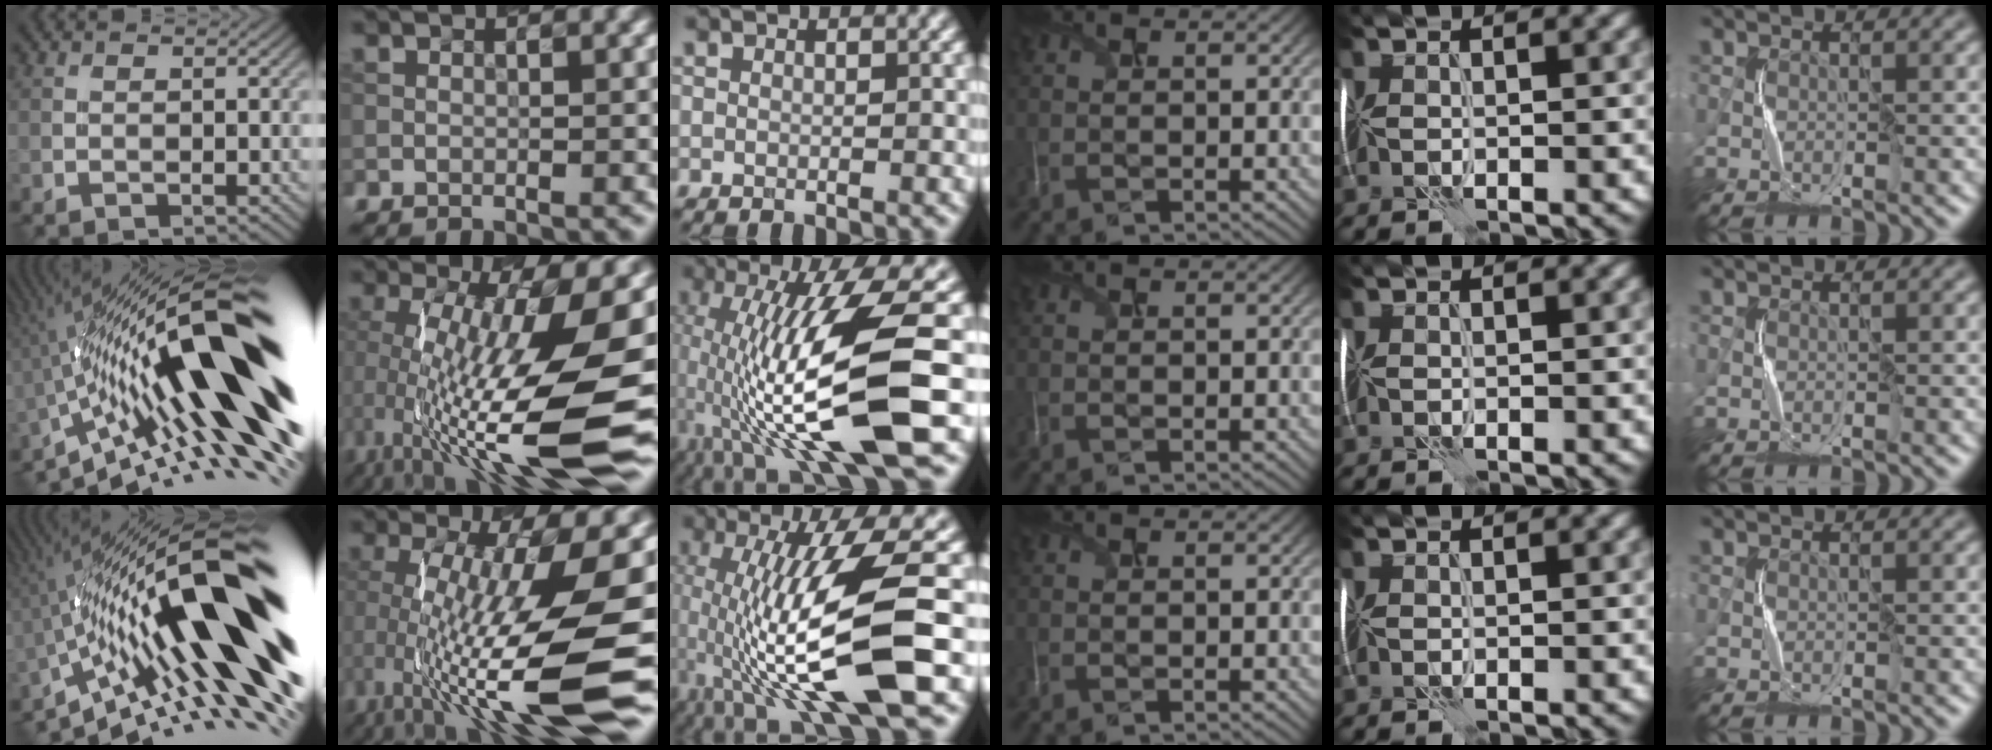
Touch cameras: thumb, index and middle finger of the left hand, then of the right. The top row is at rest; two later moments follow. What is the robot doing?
{"motion": "shake", "object": "plastic piggy bank"}